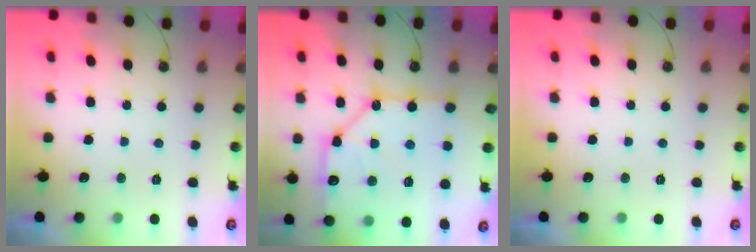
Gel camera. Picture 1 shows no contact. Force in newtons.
{"total": 16.6, "press": 16.5, "slide": 1.8}
{"total": 0.0}